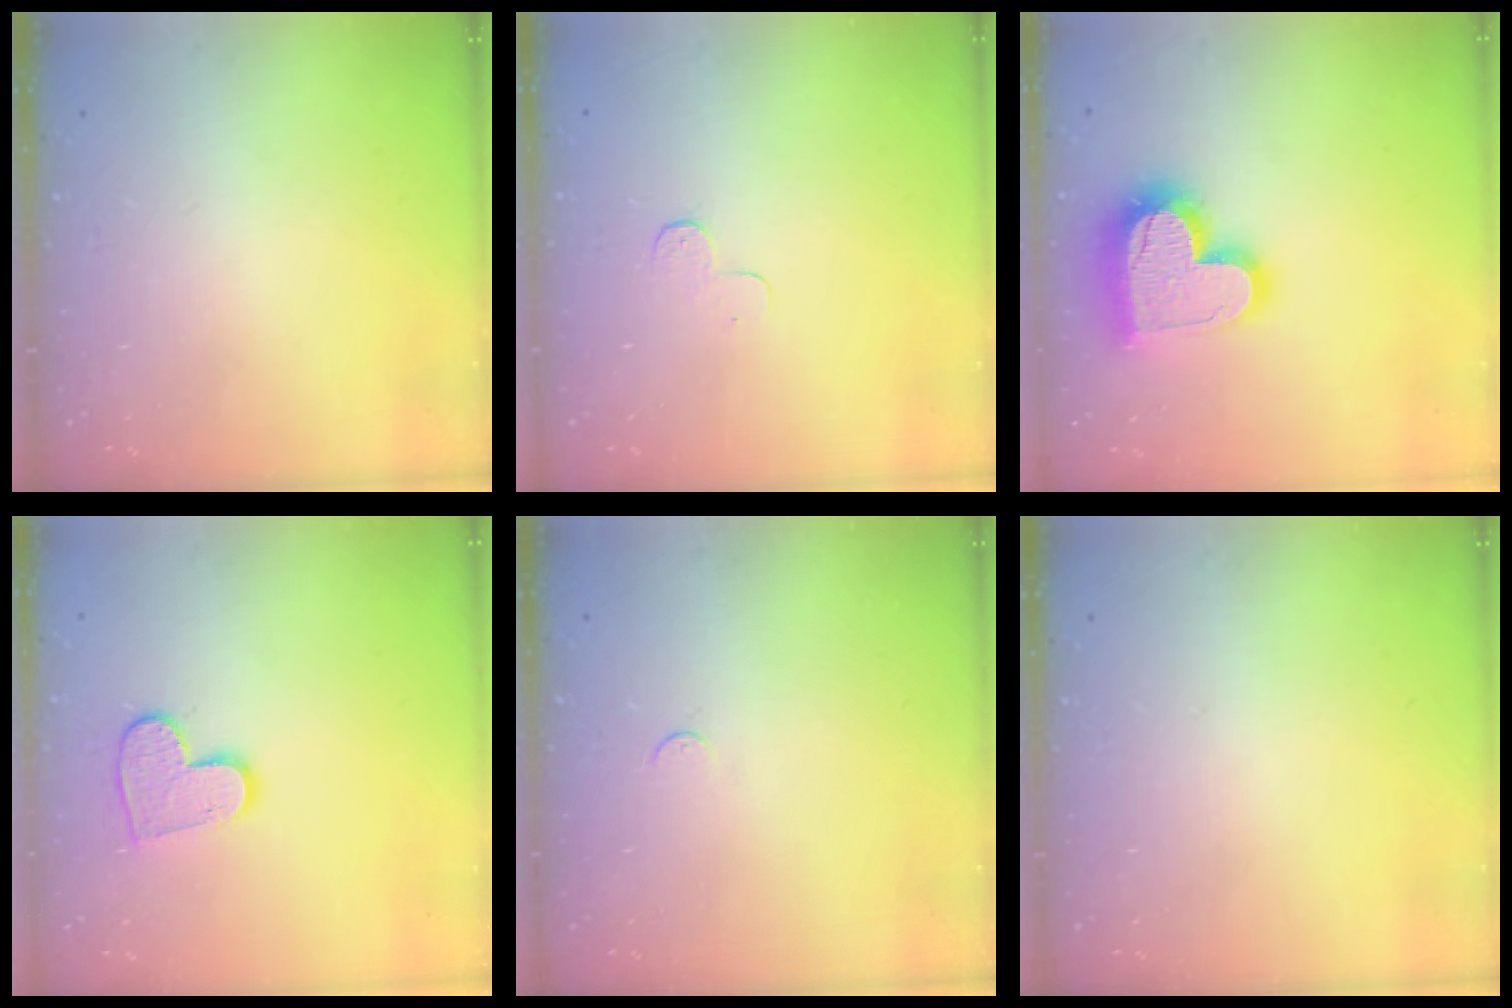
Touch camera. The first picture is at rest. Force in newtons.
{"total": 3.9, "press": 3.9, "slide": 0.4}
{"total": 19.4, "press": 19.3, "slide": 1.5}
{"total": 10.0, "press": 10.0, "slide": 0.9}
{"total": 2.7, "press": 2.7, "slide": 0.4}
{"total": 0.0}